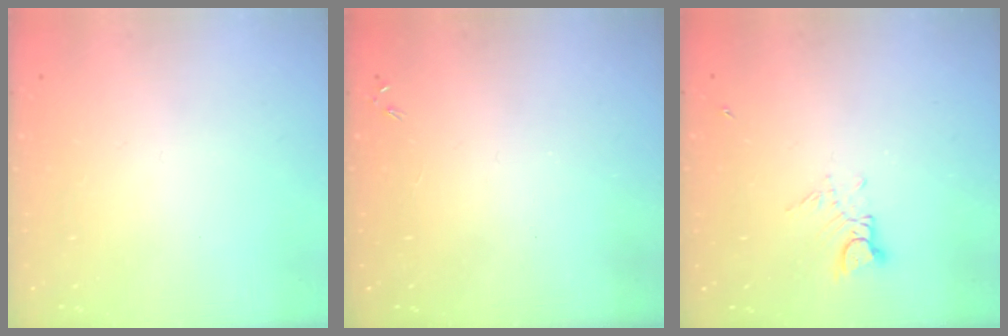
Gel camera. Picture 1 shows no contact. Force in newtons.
{"total": 0.0}
{"total": 4.1, "press": 4.1, "slide": 0.5}